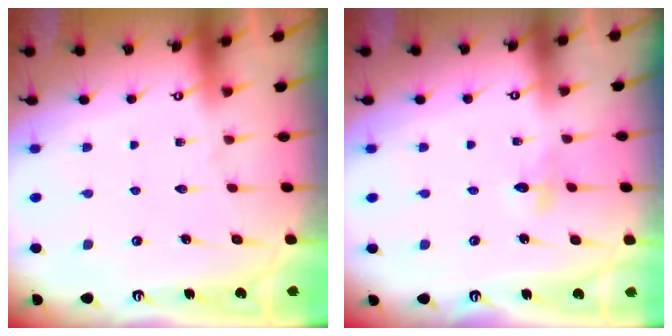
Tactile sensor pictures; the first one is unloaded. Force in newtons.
{"total": 3.0, "press": 2.9, "slide": 0.3}